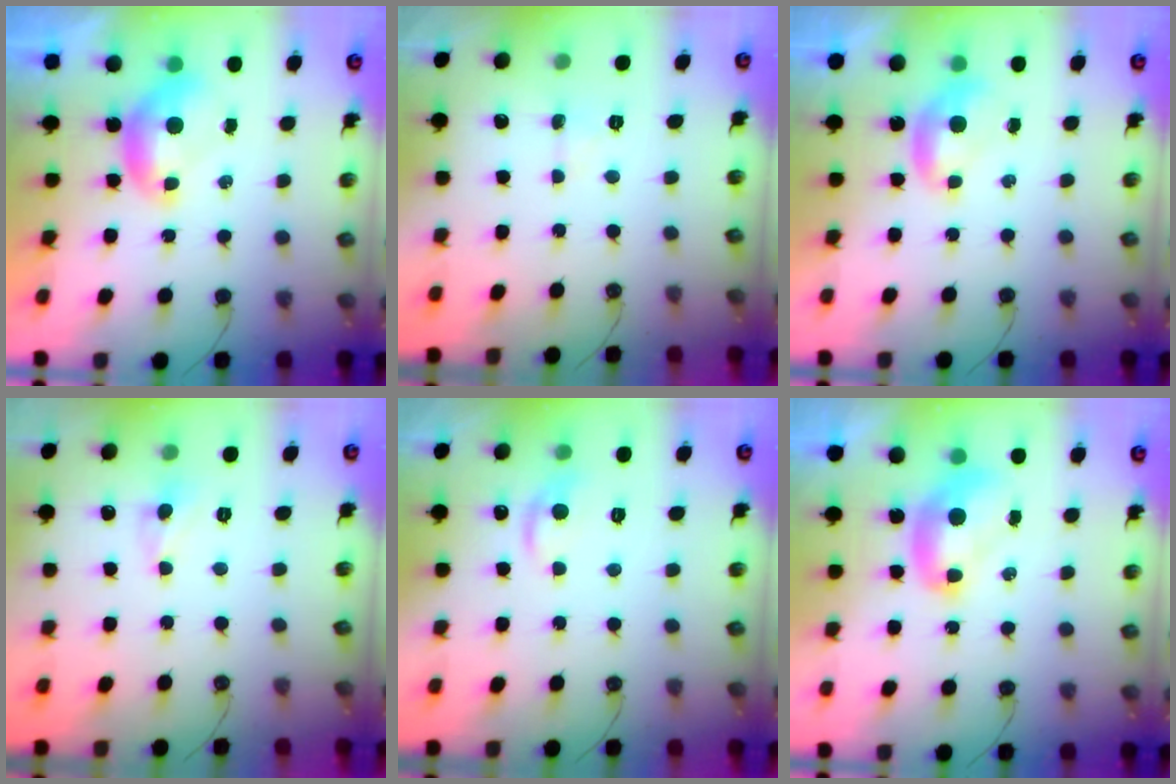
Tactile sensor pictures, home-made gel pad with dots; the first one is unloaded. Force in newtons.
{"total": 0.5, "press": 0.5, "slide": 0.2}
{"total": 0.7, "press": 0.3, "slide": 0.6}
{"total": 2.5, "press": 2.4, "slide": 0.8}
{"total": 1.3, "press": 1.1, "slide": 0.7}
{"total": 2.1, "press": 2.1, "slide": 0.2}